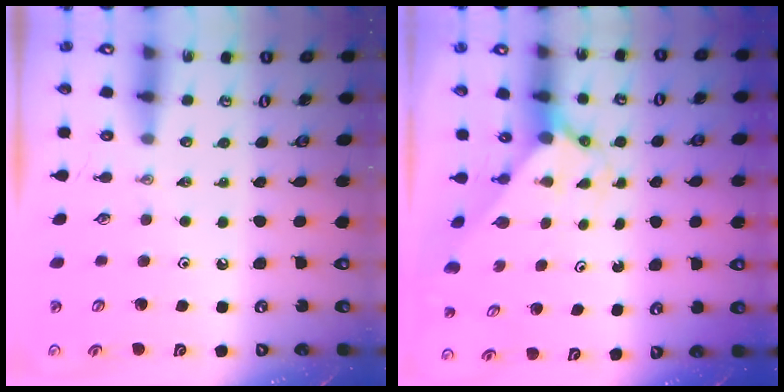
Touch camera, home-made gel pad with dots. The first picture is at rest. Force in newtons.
{"total": 1.7, "press": 1.7, "slide": 0.2}